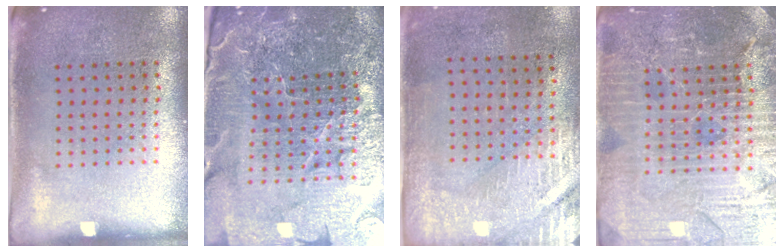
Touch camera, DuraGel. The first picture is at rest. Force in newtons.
{"total": 6.6, "press": 5.8, "slide": 3.3}
{"total": 2.9, "press": 2.5, "slide": 1.4}
{"total": 4.8, "press": 4.5, "slide": 1.7}